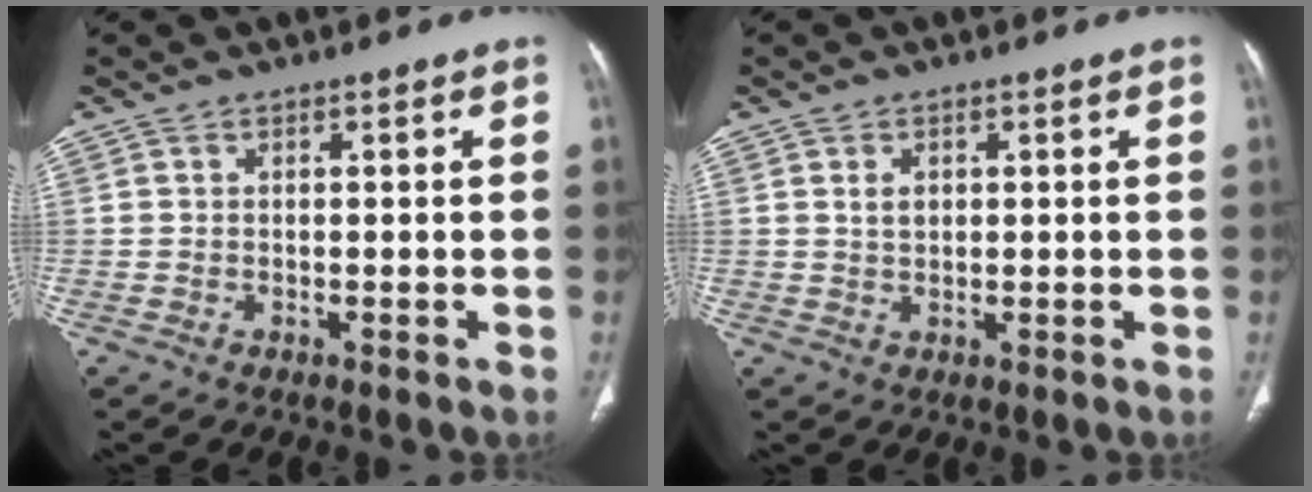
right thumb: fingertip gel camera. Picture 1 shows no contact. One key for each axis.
{"total": 2.2, "fx": 0.7, "fy": 1.5, "fz": 1.4, "tx": -0.017, "ty": -0.003, "tz": 0.014}